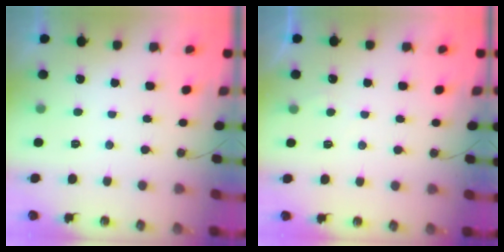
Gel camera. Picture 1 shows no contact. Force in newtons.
{"total": 2.3, "press": 2.2, "slide": 0.3}